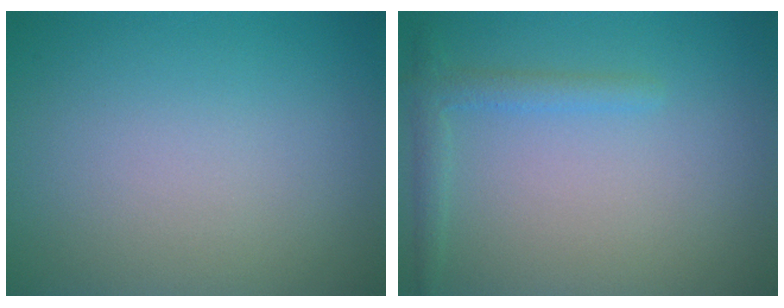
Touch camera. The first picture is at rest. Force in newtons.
{"total": 1.9, "press": 1.8, "slide": 0.2}